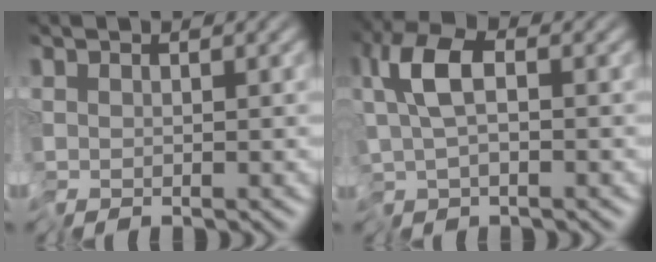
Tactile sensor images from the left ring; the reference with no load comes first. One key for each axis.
{"total": 4.5, "fx": -0.9, "fy": 1.8, "fz": 4.0, "tx": -0.076, "ty": 0.005, "tz": -0.031}